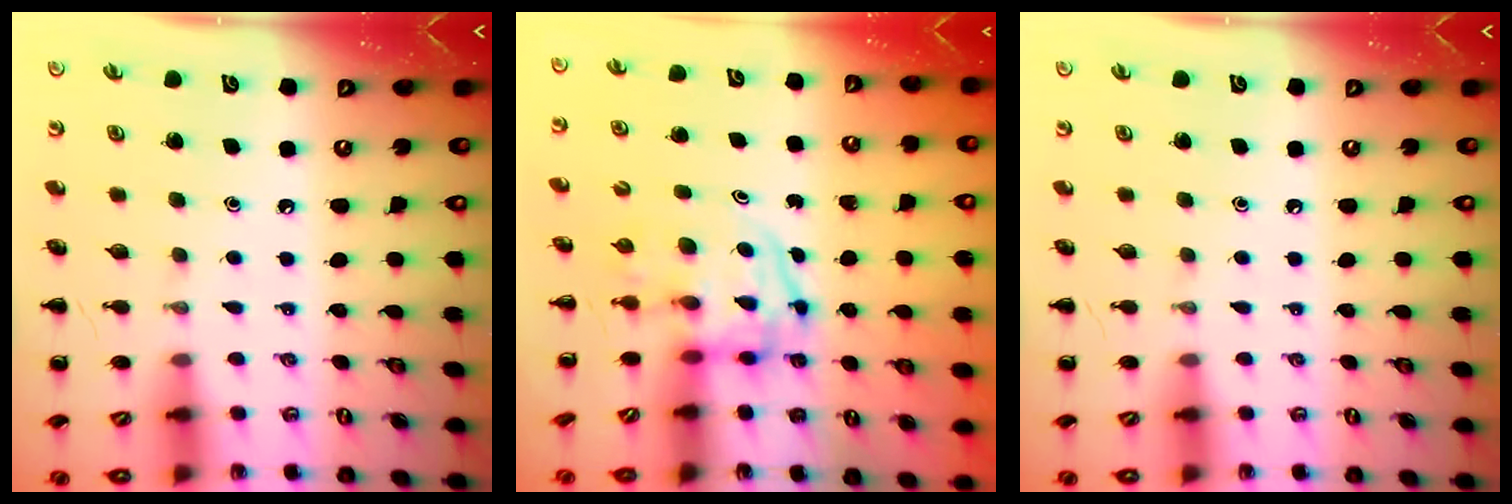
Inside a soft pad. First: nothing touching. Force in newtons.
{"total": 3.9, "press": 3.9, "slide": 0.6}
{"total": 0.0}